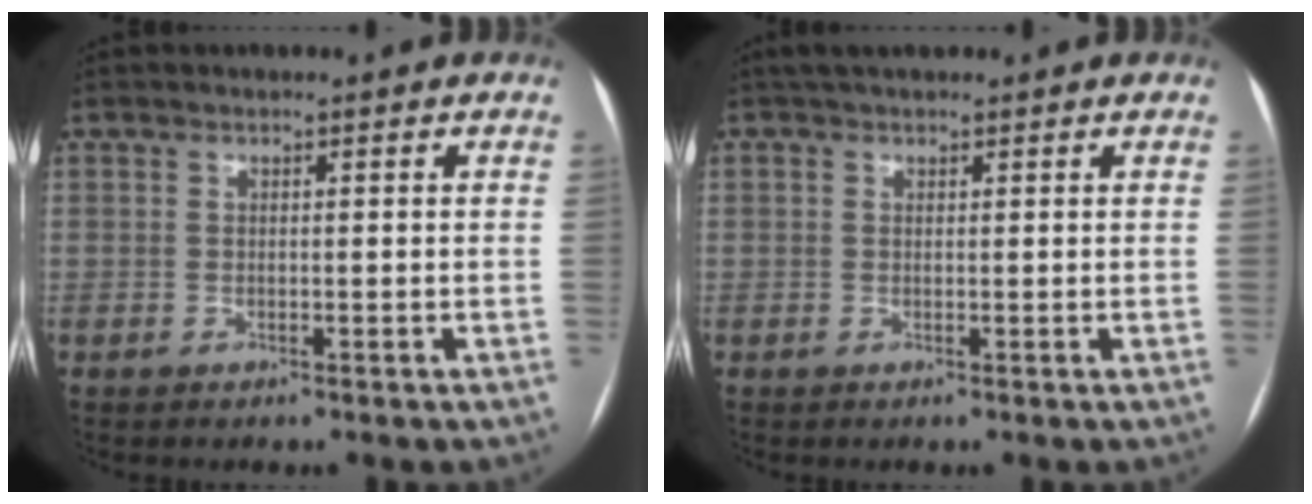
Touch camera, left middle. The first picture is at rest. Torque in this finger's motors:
{"motor_torque": [0.37, -0.34, 0.03, 0.00]}